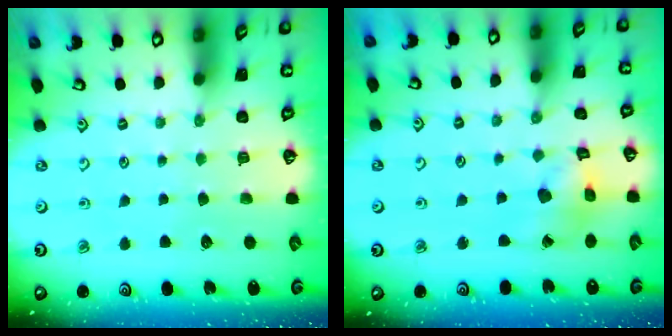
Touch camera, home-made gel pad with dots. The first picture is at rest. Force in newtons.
{"total": 9.7, "press": 9.7, "slide": 1.0}